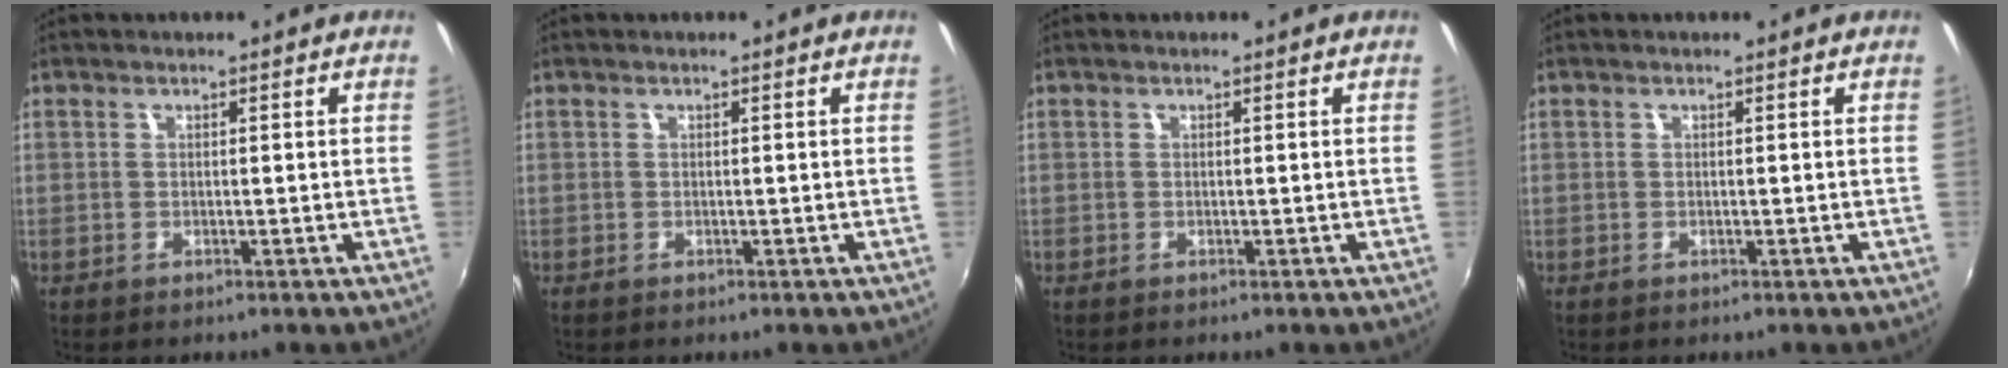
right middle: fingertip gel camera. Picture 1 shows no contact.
{"total": 0.0}
{"total": 0.0}
{"total": 0.0}